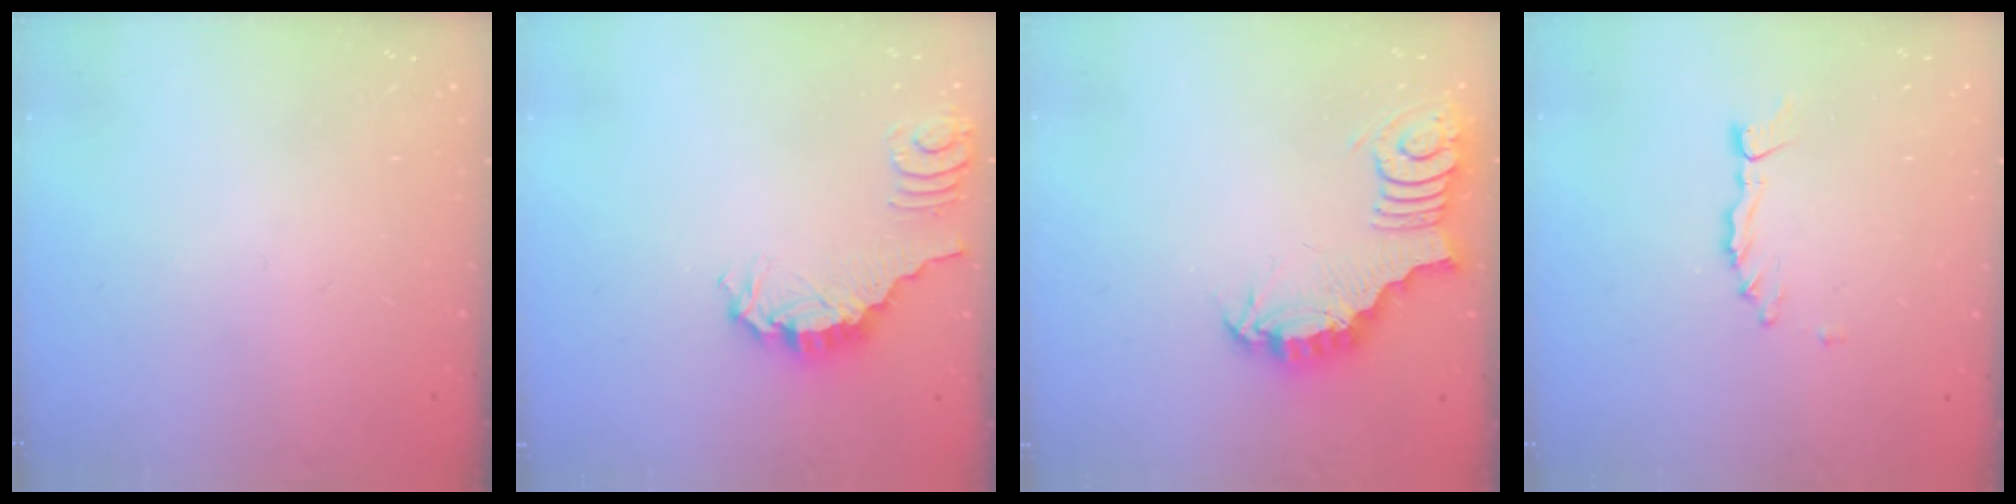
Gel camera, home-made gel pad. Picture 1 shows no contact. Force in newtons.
{"total": 0.9, "press": 0.8, "slide": 0.2}
{"total": 3.6, "press": 3.5, "slide": 0.7}
{"total": 0.8, "press": 0.8, "slide": 0.1}